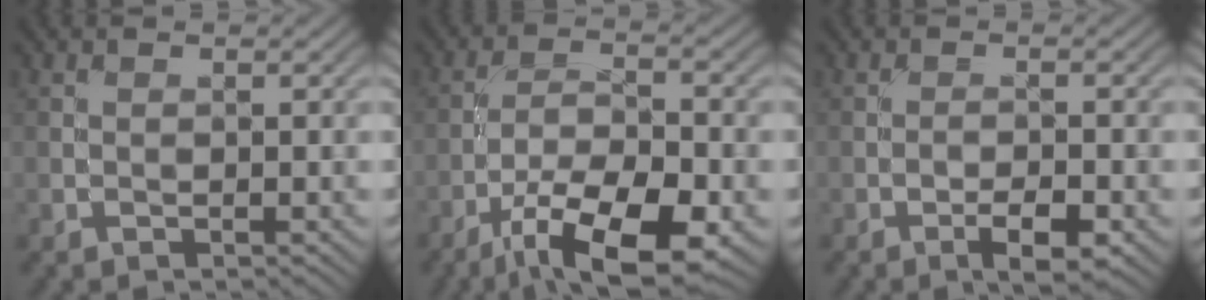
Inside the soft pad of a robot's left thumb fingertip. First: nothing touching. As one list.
[{"total": 12.5, "force": [-7.3, 4.3, 9.1], "torque": [-0.168, -0.008, -0.130]}, {"total": 3.6, "force": [-2.0, 1.0, 2.8], "torque": [-0.046, 0.003, -0.031]}]